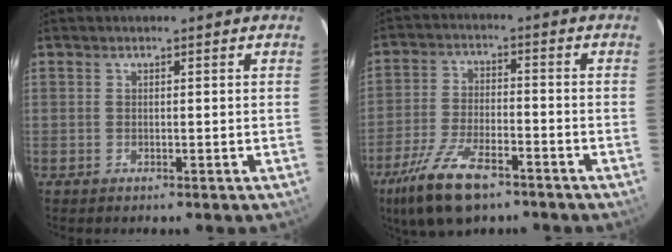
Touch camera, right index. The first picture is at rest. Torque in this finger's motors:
{"motor_torque": [1.16, -0.98, 0.24, 0.09]}